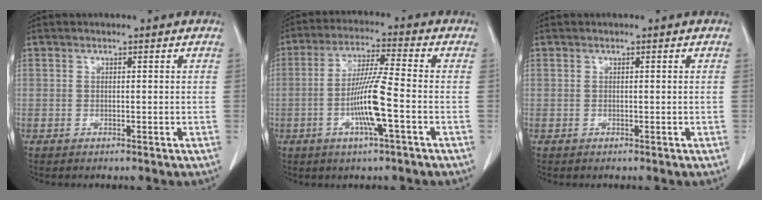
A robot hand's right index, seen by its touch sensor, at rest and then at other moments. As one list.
[{"total": 9.6, "force": [-2.6, -0.2, 9.2], "torque": [-0.181, -0.006, -0.053]}, {"total": 0.0}]